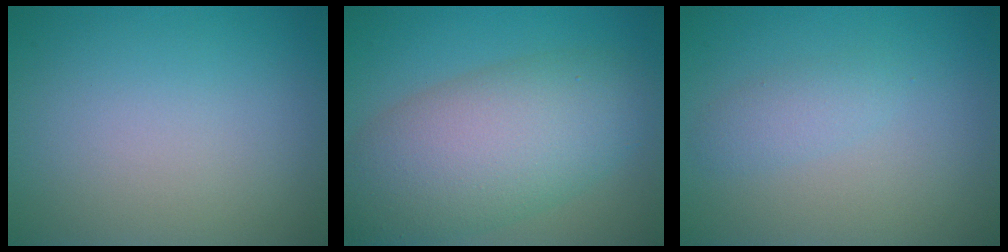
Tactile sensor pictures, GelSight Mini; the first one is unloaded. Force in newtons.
{"total": 9.4, "press": 9.4, "slide": 0.4}
{"total": 1.5, "press": 1.5, "slide": 0.1}